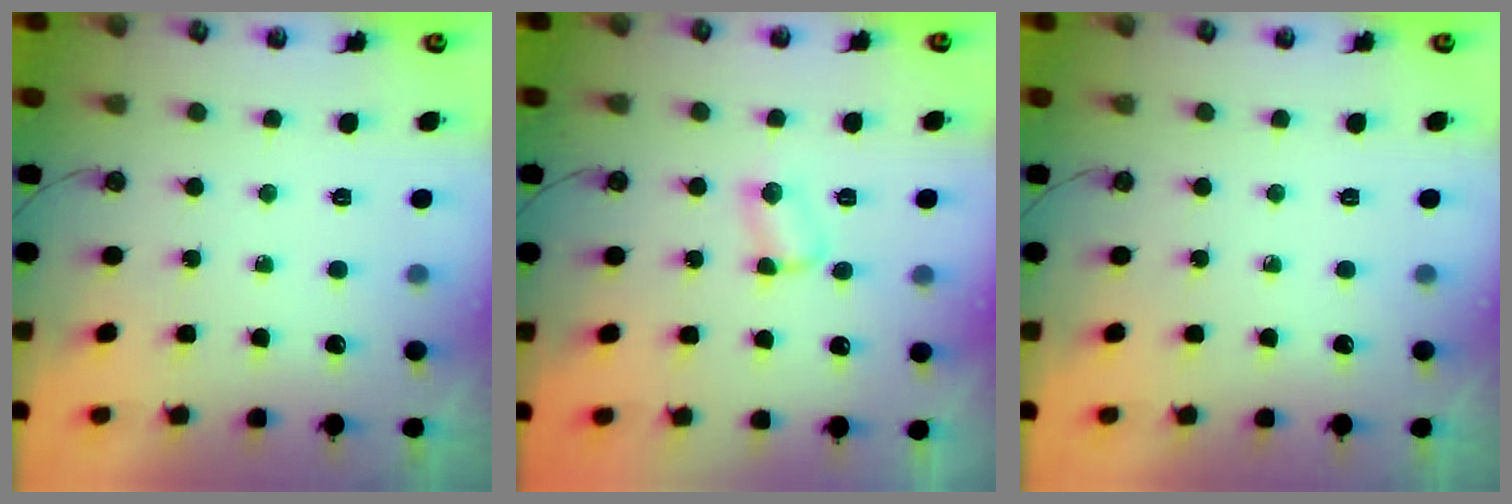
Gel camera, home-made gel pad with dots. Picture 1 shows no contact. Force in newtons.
{"total": 2.9, "press": 2.9, "slide": 0.5}
{"total": 0.0}